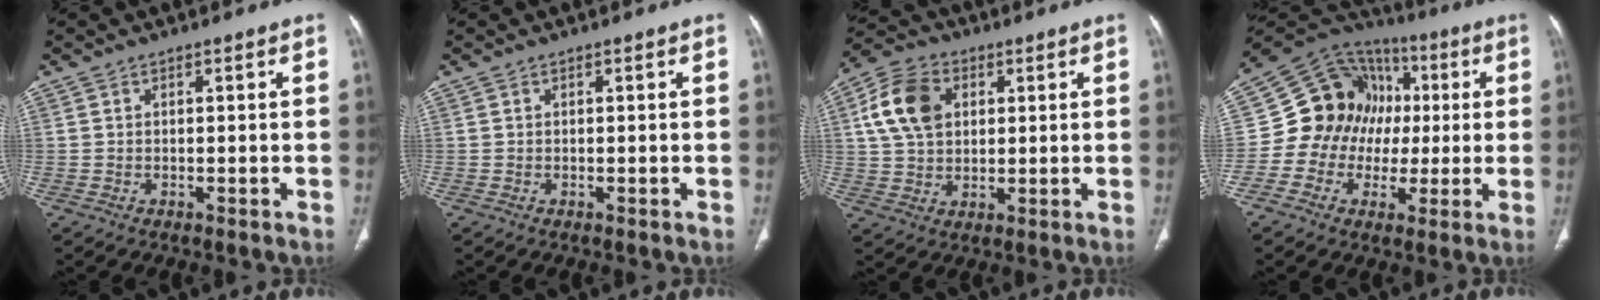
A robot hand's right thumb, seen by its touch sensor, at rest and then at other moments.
{"total": 0.0}
{"total": 11.7, "force": [3.2, 8.3, 7.6], "torque": [-0.132, 0.008, 0.056]}
{"total": 16.9, "force": [0.1, 15.0, 7.8], "torque": [-0.089, 0.040, -0.002]}